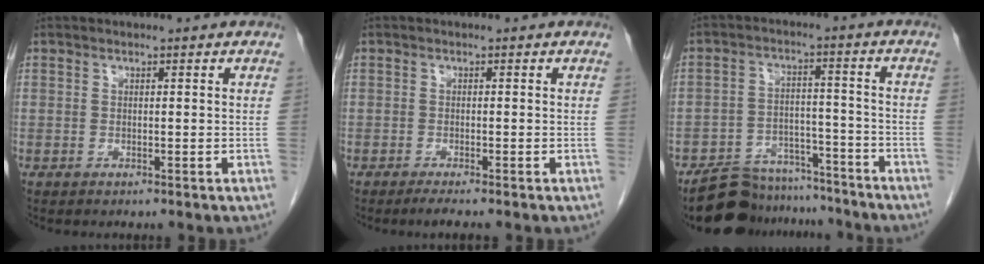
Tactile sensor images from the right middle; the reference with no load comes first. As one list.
[{"total": 1.8, "force": [-1.4, -0.3, 1.1], "torque": [-0.023, -0.007, -0.025]}, {"total": 11.7, "force": [-10.7, 4.4, 1.9], "torque": [-0.022, 0.020, -0.164]}]